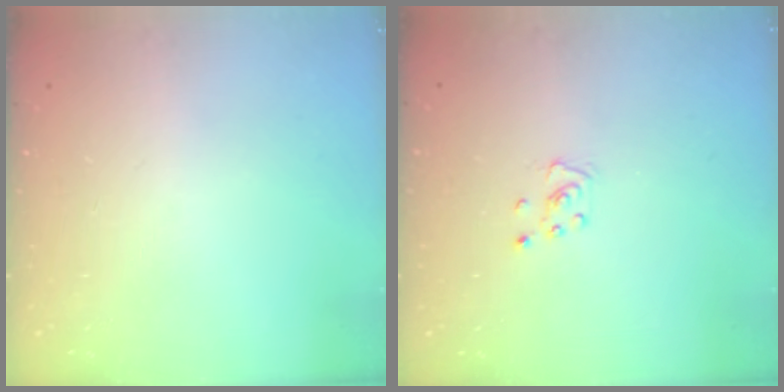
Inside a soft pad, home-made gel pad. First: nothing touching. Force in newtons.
{"total": 2.8, "press": 2.8, "slide": 0.3}